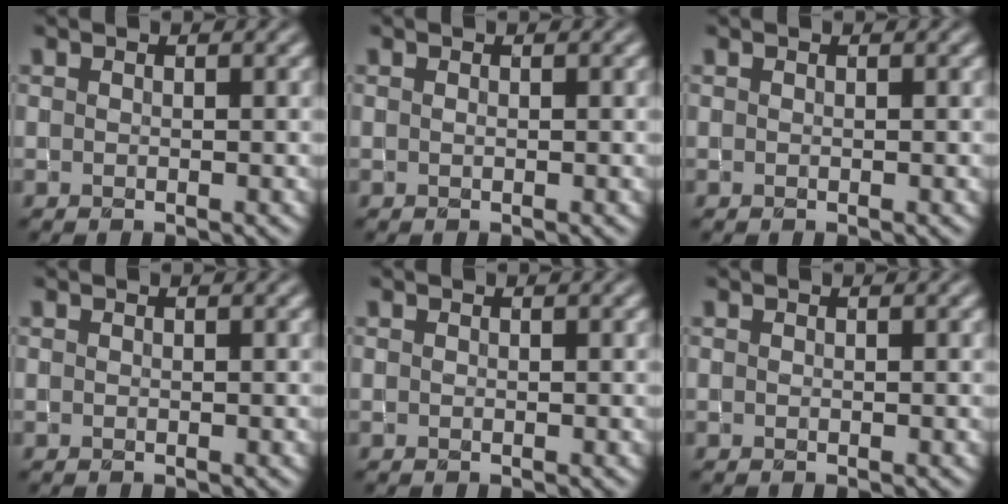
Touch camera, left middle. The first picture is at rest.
{"total": 0.0}
{"total": 0.0}
{"total": 0.0}
{"total": 0.0}
{"total": 0.0}